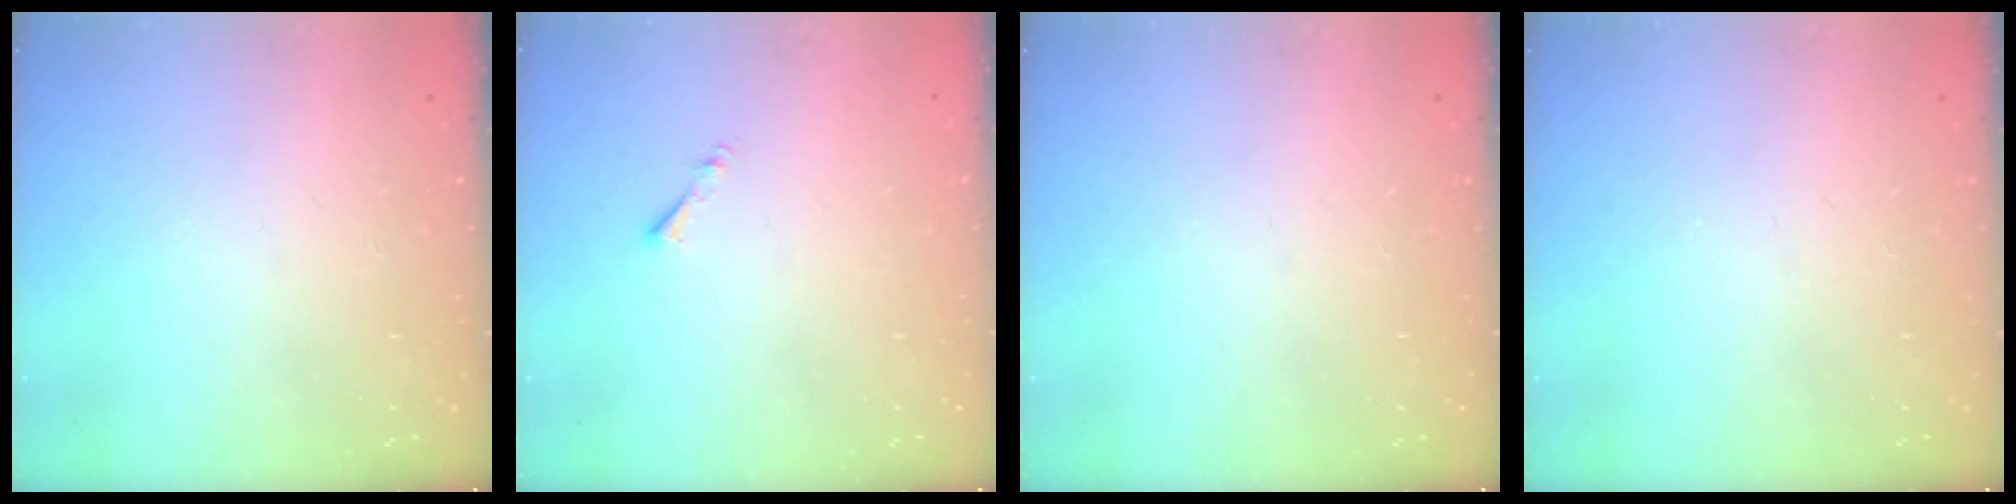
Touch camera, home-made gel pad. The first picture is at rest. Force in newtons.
{"total": 0.8, "press": 0.7, "slide": 0.3}
{"total": 0.0}
{"total": 0.0}